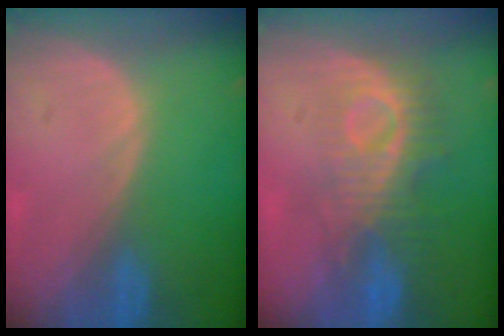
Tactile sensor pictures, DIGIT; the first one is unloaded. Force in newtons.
{"total": 9.2, "press": 8.2, "slide": 4.0}